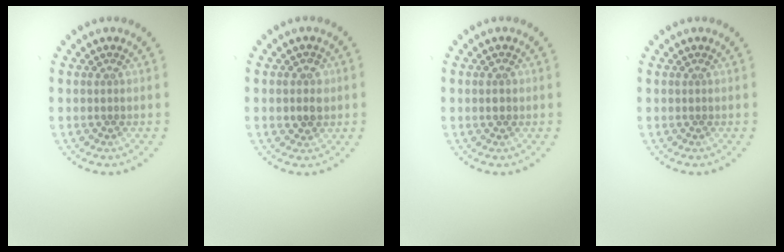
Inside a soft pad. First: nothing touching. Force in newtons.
{"total": 2.0, "press": 1.9, "slide": 0.5}
{"total": 1.5, "press": 1.5, "slide": 0.2}
{"total": 0.0}